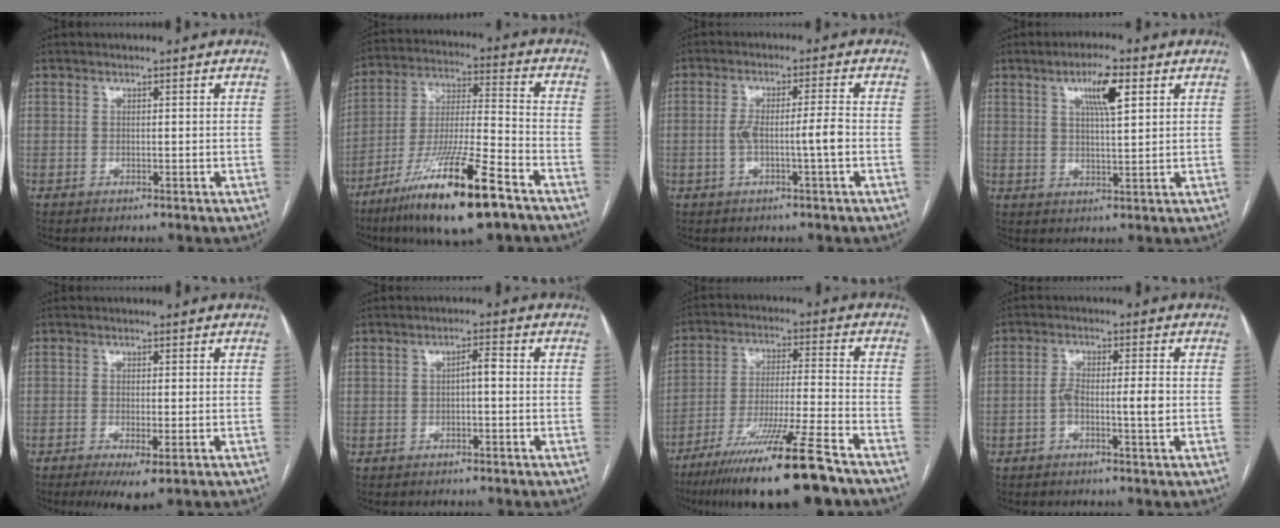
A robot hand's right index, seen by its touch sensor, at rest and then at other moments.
{"total": 18.9, "force": [-11.6, 1.7, 14.8], "torque": [-0.273, -0.035, -0.207]}
{"total": 5.3, "force": [-1.2, 0.0, 5.2], "torque": [-0.102, 0.012, -0.018]}
{"total": 6.5, "force": [2.9, 1.1, 5.7], "torque": [-0.101, 0.004, 0.048]}
{"total": 4.7, "force": [-2.3, 0.9, 3.9], "torque": [-0.064, -0.013, -0.033]}
{"total": 2.2, "force": [-0.1, 0.6, 2.1], "torque": [-0.036, 0.011, -0.001]}
{"total": 17.0, "force": [-12.5, -0.7, 11.5], "torque": [-0.196, -0.045, -0.210]}
{"total": 4.5, "force": [-1.0, 0.6, 4.3], "torque": [-0.081, 0.009, -0.017]}